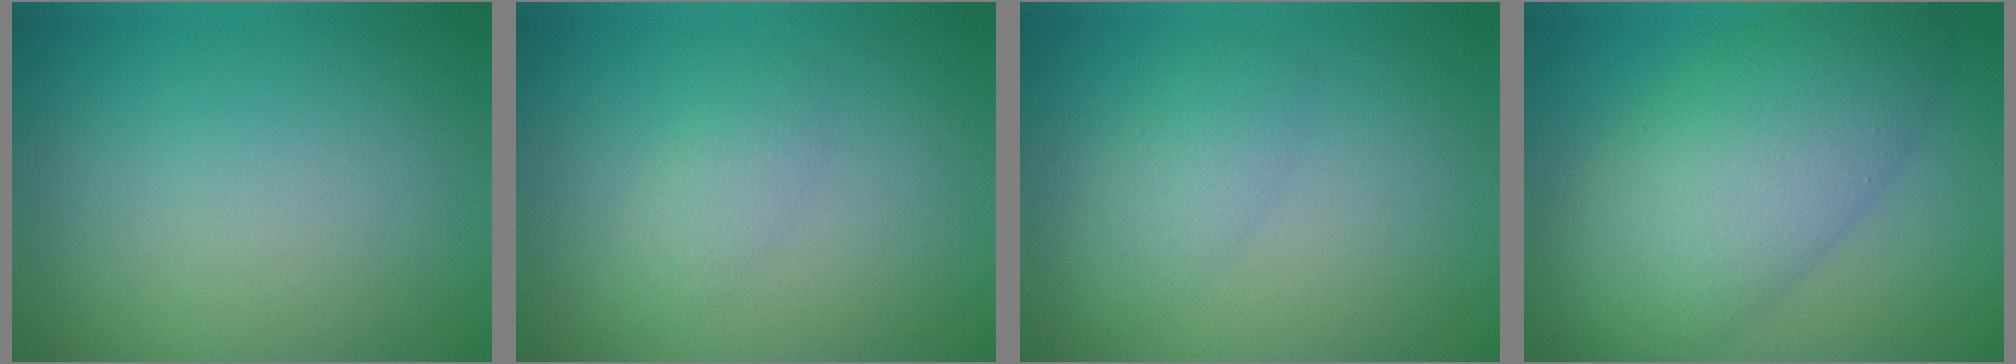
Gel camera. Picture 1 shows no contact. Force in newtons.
{"total": 2.5, "press": 2.4, "slide": 0.3}
{"total": 2.1, "press": 2.1, "slide": 0.1}
{"total": 7.2, "press": 7.2, "slide": 0.3}